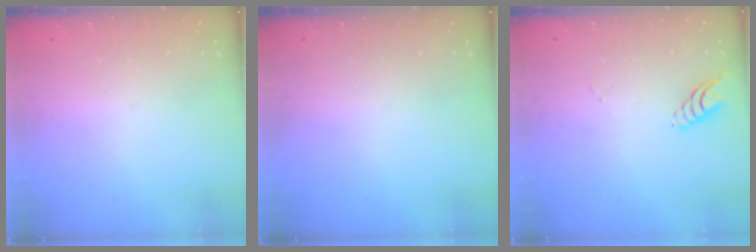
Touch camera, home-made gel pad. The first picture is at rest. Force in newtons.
{"total": 0.0}
{"total": 7.8, "press": 7.8, "slide": 0.6}